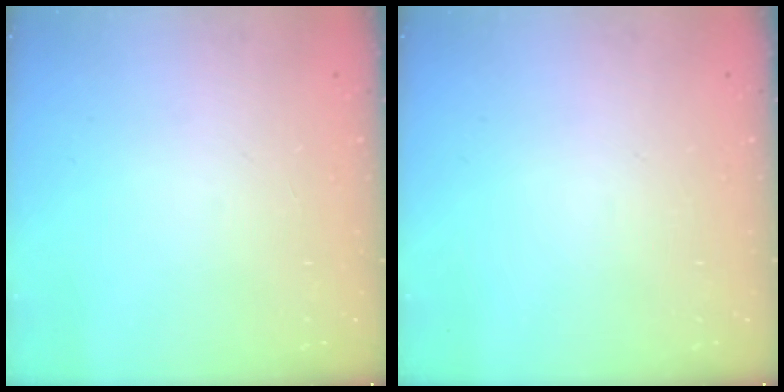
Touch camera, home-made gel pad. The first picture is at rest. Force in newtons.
{"total": 0.0}